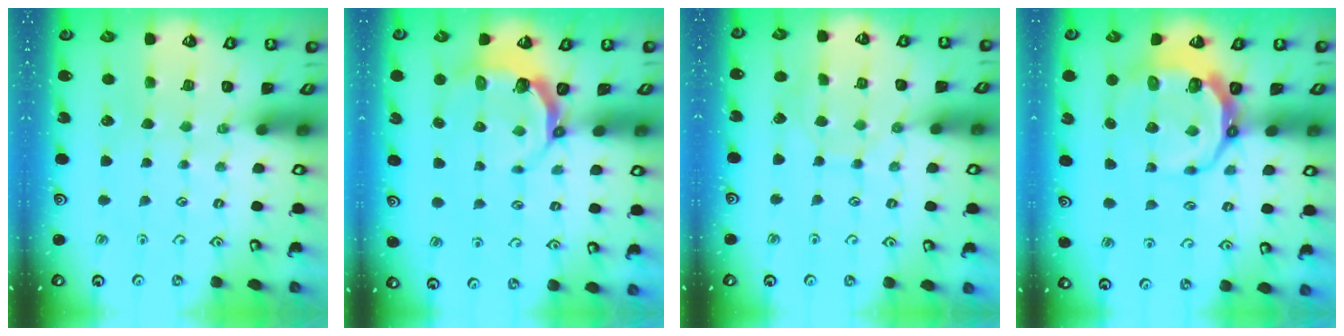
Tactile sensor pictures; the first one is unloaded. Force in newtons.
{"total": 5.0, "press": 4.0, "slide": 3.0}
{"total": 7.2, "press": 7.2, "slide": 0.6}
{"total": 10.2, "press": 9.4, "slide": 3.9}